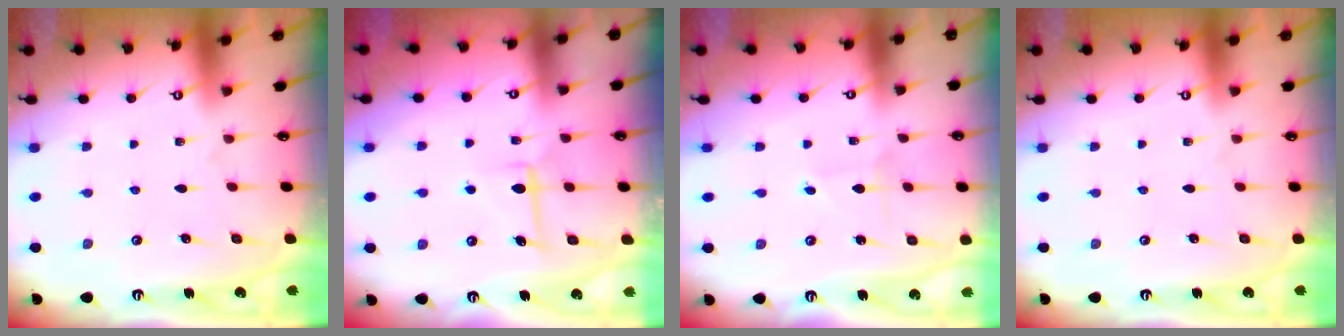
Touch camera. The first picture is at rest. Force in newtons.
{"total": 5.9, "press": 5.9, "slide": 0.9}
{"total": 1.5, "press": 1.4, "slide": 0.2}
{"total": 0.0}